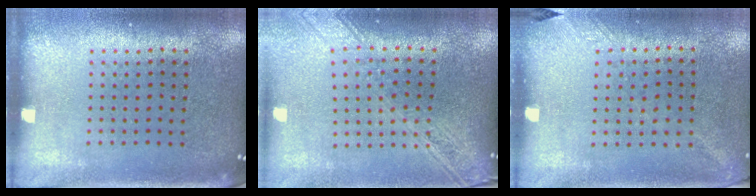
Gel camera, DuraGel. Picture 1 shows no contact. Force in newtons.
{"total": 2.0, "press": 1.8, "slide": 1.0}
{"total": 1.2, "press": 0.9, "slide": 0.7}